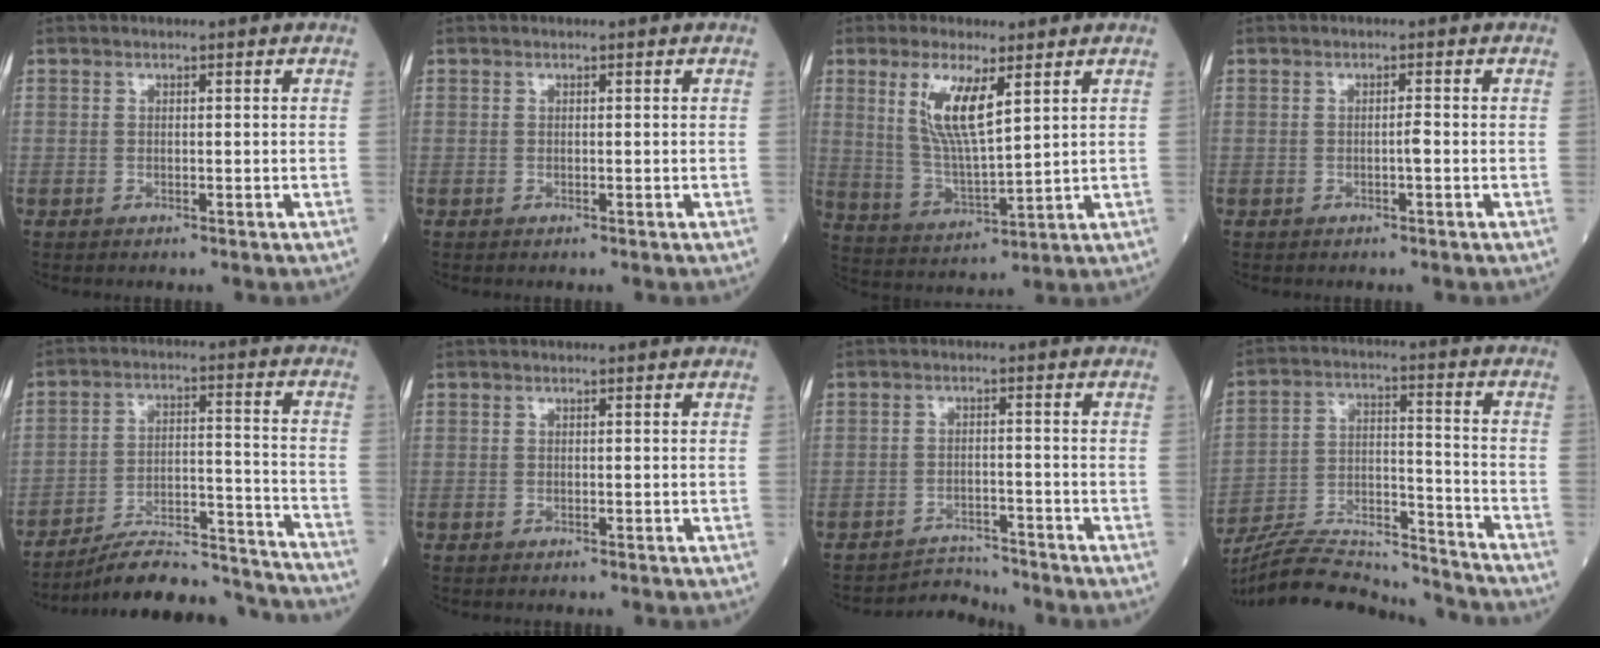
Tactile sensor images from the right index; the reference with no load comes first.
{"total": 0.0}
{"total": 9.3, "force": [3.9, 1.8, 8.3], "torque": [-0.170, -0.009, 0.082]}
{"total": 1.0, "force": [-0.4, 0.0, 0.9], "torque": [-0.013, 0.001, -0.007]}
{"total": 20.3, "force": [-19.4, 1.9, 5.8], "torque": [-0.076, 0.021, -0.285]}
{"total": 0.0}
{"total": 4.4, "force": [-4.1, -0.3, -1.5], "torque": [0.028, 0.001, -0.066]}
{"total": 19.9, "force": [-19.1, 1.9, 5.2], "torque": [-0.117, 0.010, -0.308]}